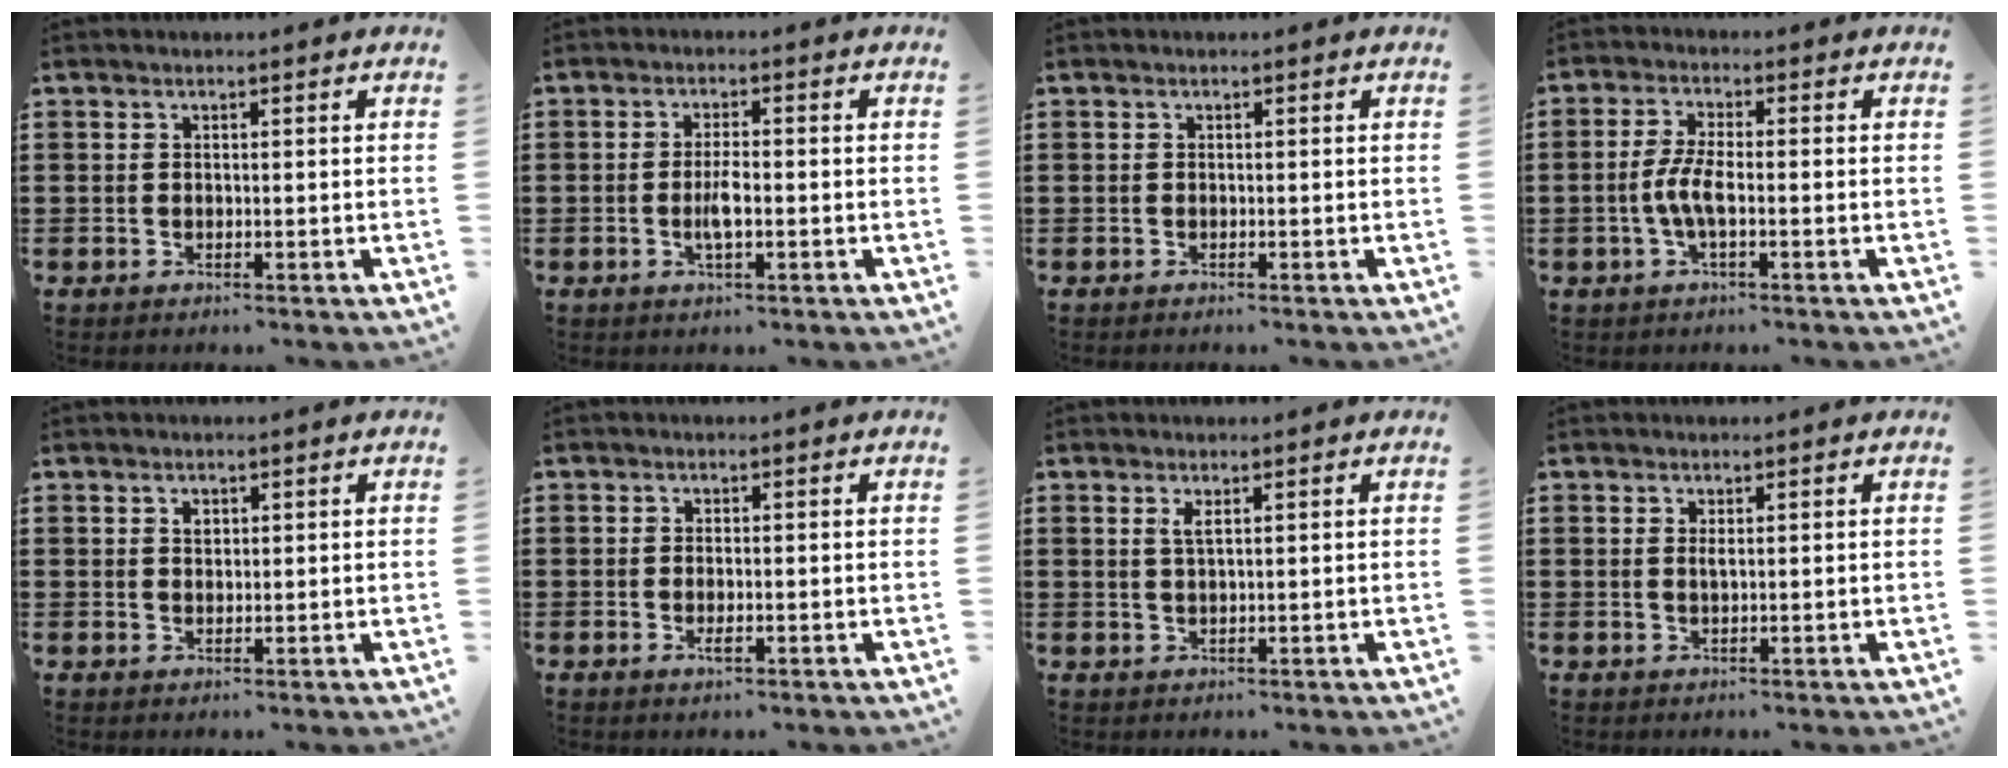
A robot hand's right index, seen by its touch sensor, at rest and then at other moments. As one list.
[{"total": 3.4, "force": [-0.8, 0.8, 3.2], "torque": [-0.070, -0.004, -0.018]}, {"total": 0.0}, {"total": 4.5, "force": [-1.3, 1.0, 4.2], "torque": [-0.102, -0.006, -0.033]}, {"total": 1.1, "force": [0.5, 0.8, 0.6], "torque": [-0.015, 0.003, 0.010]}, {"total": 1.4, "force": [-0.5, 0.4, 1.3], "torque": [-0.031, -0.005, -0.009]}, {"total": 1.6, "force": [0.8, 0.3, 1.3], "torque": [-0.029, 0.002, 0.013]}, {"total": 0.8, "force": [0.3, 0.1, 0.7], "torque": [-0.016, 0.000, 0.006]}]